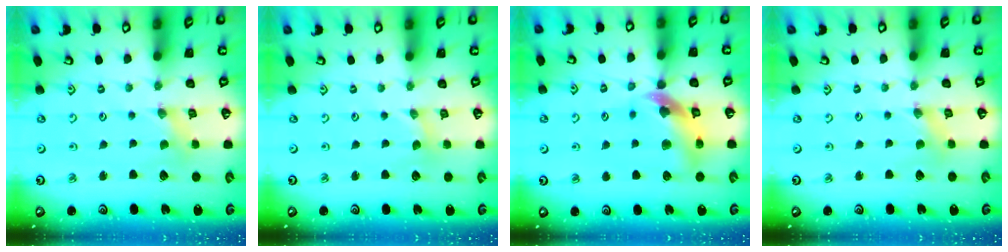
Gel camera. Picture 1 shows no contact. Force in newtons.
{"total": 0.0}
{"total": 11.7, "press": 11.6, "slide": 1.6}
{"total": 1.3, "press": 1.3, "slide": 0.2}